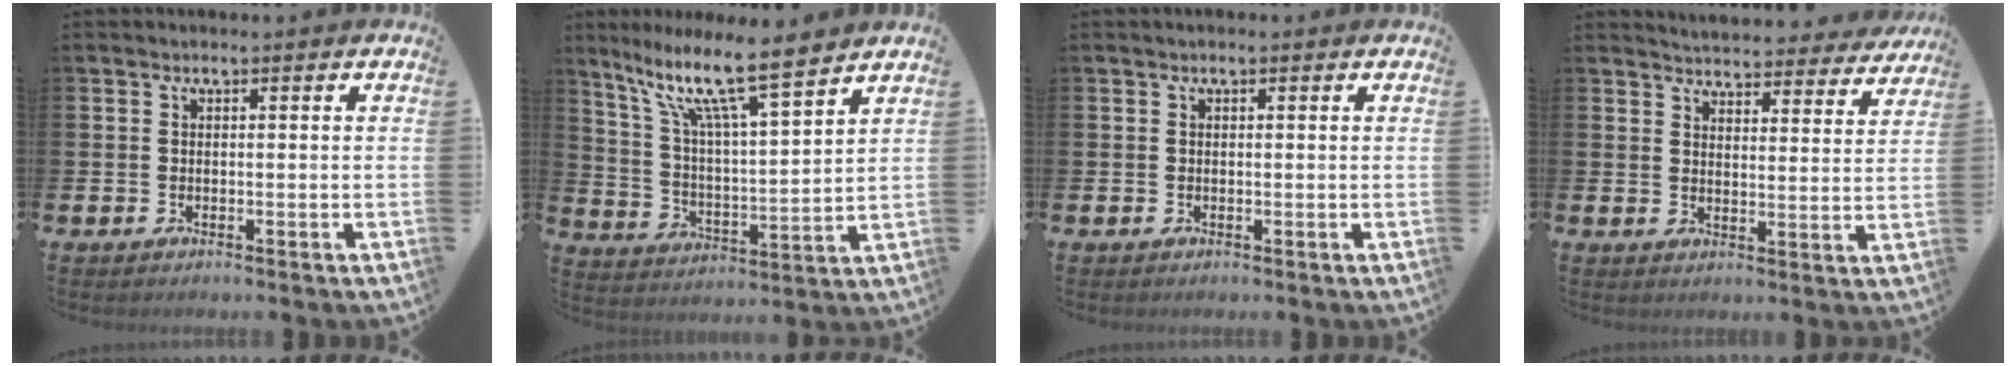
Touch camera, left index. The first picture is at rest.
{"total": 12.4, "force": [9.8, 2.1, 7.4], "torque": [-0.163, -0.052, 0.162]}
{"total": 0.0}
{"total": 4.9, "force": [4.8, 0.8, 0.2], "torque": [-0.018, -0.036, 0.086]}